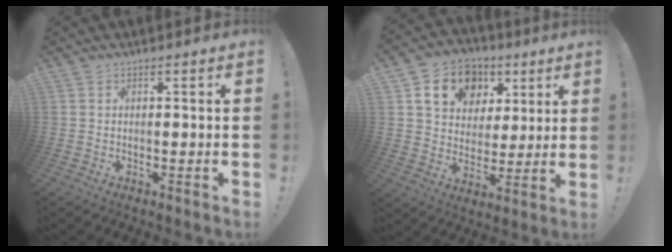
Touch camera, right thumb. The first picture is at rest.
{"total": 15.1, "force": [7.2, 11.5, 6.6], "torque": [-0.103, -0.022, 0.139]}